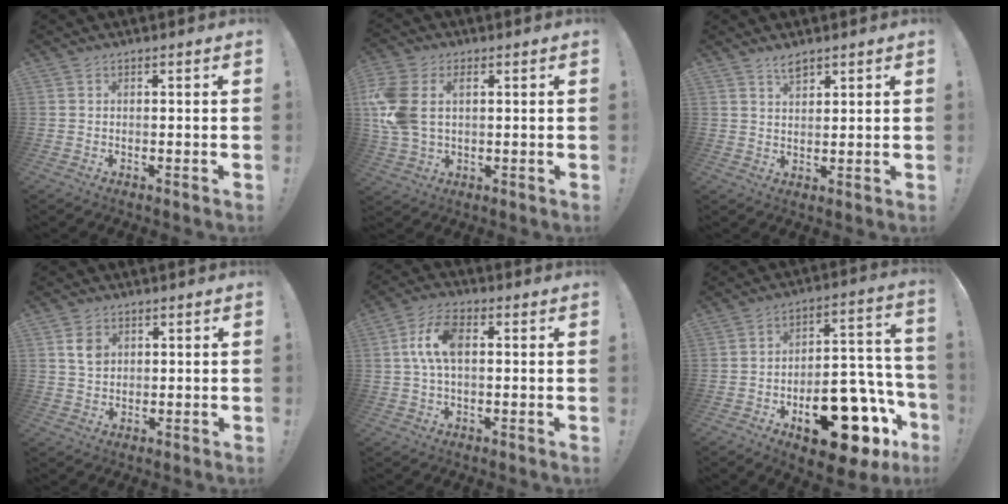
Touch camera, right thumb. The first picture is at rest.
{"total": 10.5, "force": [2.5, 7.1, 7.3], "torque": [-0.166, -0.007, 0.046]}
{"total": 3.7, "force": [3.0, 1.1, 1.9], "torque": [-0.023, -0.020, 0.051]}
{"total": 5.2, "force": [1.7, 4.1, 2.6], "torque": [-0.026, -0.002, 0.030]}
{"total": 9.4, "force": [1.3, 5.2, 7.8], "torque": [-0.145, 0.007, 0.026]}
{"total": 21.5, "force": [-10.5, 10.6, 15.4], "torque": [-0.184, 0.074, -0.151]}